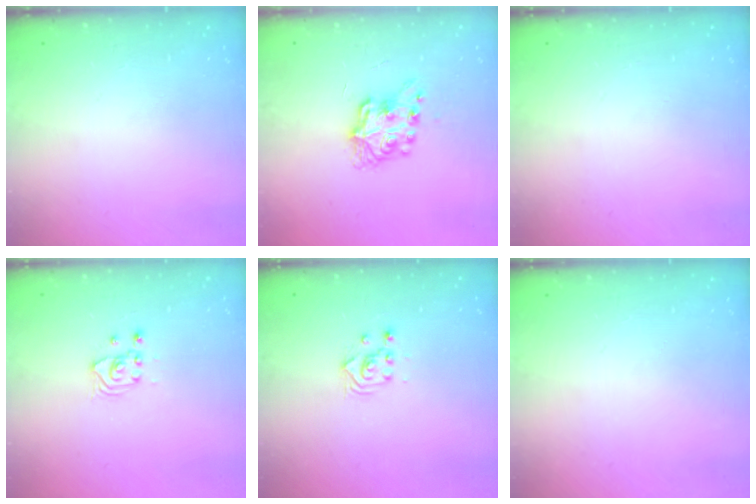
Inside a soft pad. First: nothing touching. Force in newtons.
{"total": 8.4, "press": 8.3, "slide": 0.3}
{"total": 0.0}
{"total": 3.2, "press": 3.2, "slide": 0.4}
{"total": 2.3, "press": 2.3, "slide": 0.2}
{"total": 0.0}